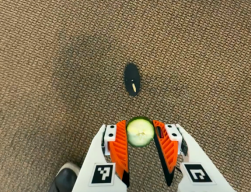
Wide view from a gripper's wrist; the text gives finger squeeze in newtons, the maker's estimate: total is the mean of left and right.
{"total": 7.0, "left": 7.0, "right": 6.9}